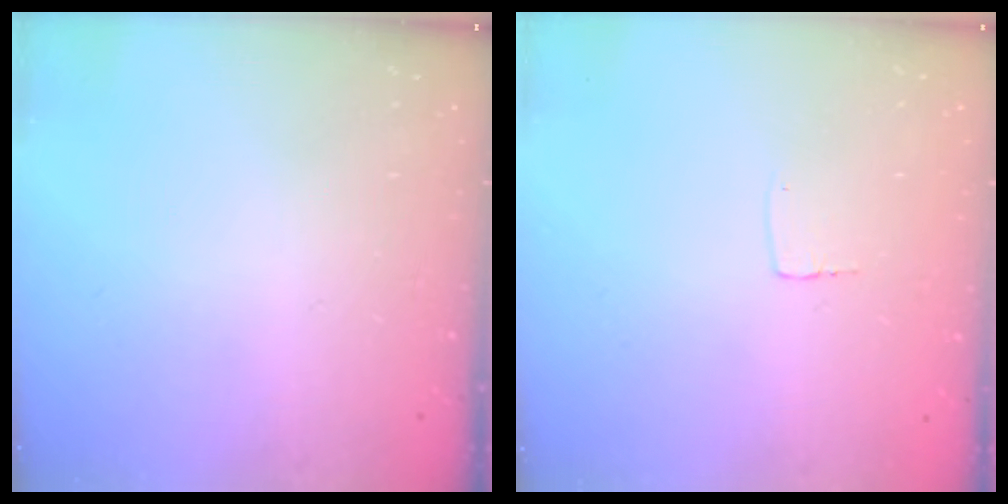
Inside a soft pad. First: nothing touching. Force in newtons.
{"total": 2.6, "press": 2.6, "slide": 0.1}